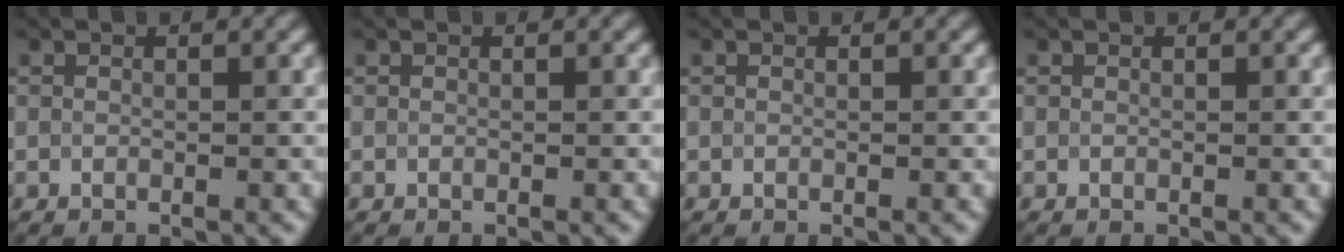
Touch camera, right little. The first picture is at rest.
{"total": 0.0}
{"total": 0.0}
{"total": 0.0}